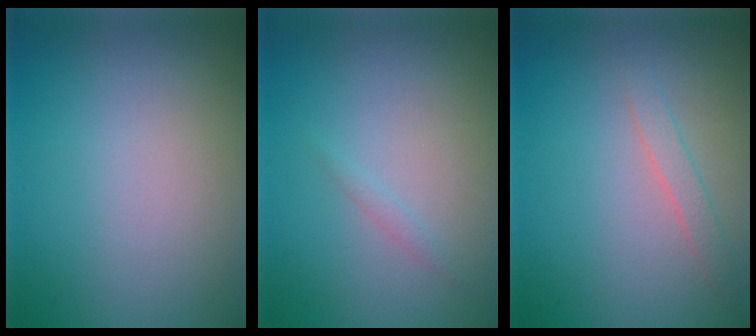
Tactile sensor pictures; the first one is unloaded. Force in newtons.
{"total": 0.6, "press": 0.6, "slide": 0.0}
{"total": 1.4, "press": 1.4, "slide": 0.0}